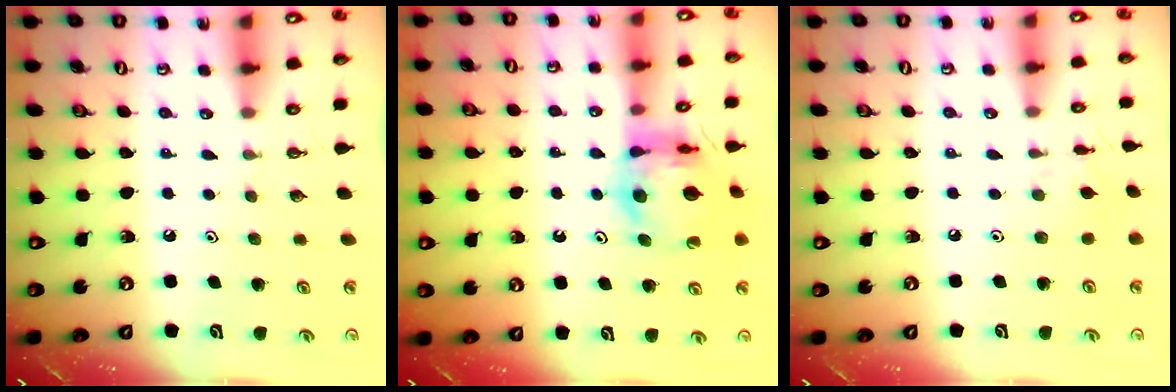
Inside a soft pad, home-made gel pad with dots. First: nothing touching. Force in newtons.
{"total": 13.0, "press": 13.0, "slide": 1.5}
{"total": 1.6, "press": 1.6, "slide": 0.2}